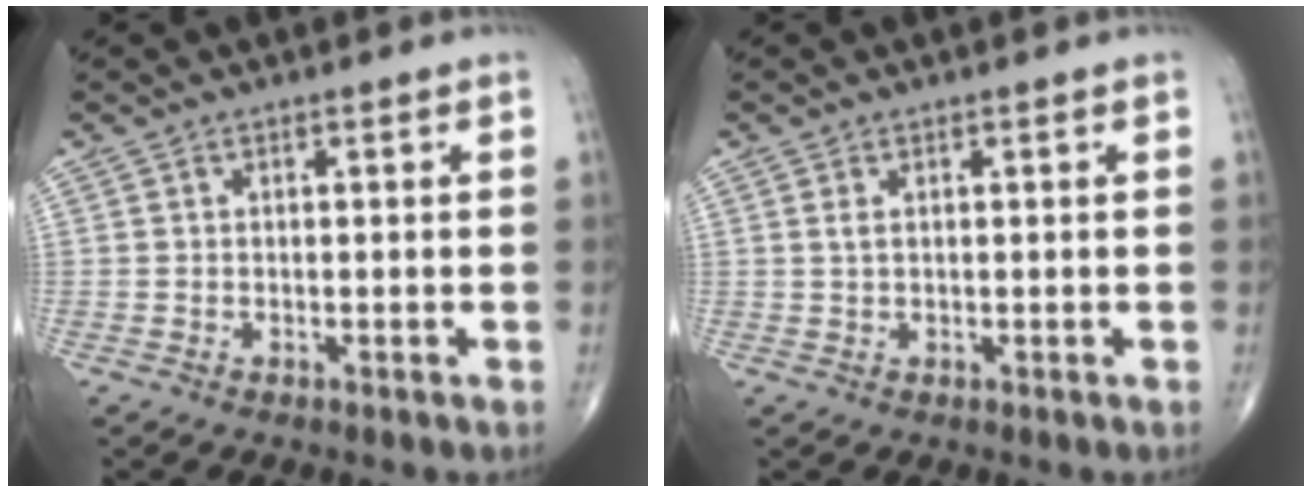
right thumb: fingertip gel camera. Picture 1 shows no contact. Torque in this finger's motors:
{"motor_torque": [-0.40, 0.36, 0.05, 0.14, 0.02]}